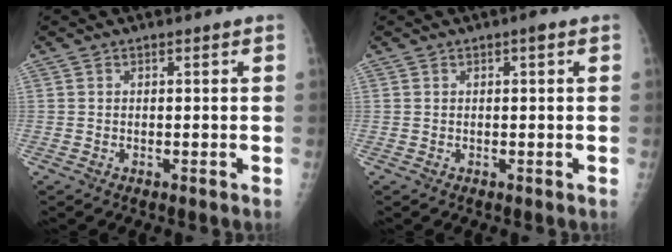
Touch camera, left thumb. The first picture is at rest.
{"total": 0.8, "force": [0.3, 0.1, 0.7], "torque": [-0.013, 0.002, 0.002]}